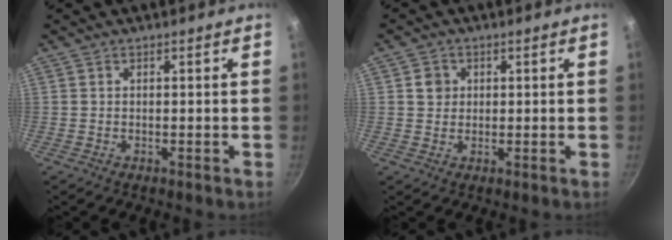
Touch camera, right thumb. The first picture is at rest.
{"total": 3.0, "force": [0.7, 2.8, 1.0], "torque": [0.000, 0.005, 0.009]}